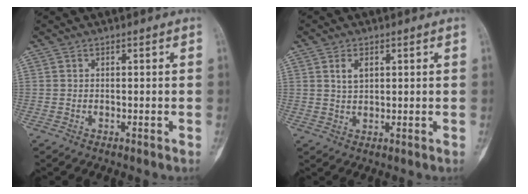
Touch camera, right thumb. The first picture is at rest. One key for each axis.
{"total": 2.9, "fx": 1.2, "fy": 1.7, "fz": 2.1, "tx": -0.029, "ty": -0.004, "tz": 0.024}